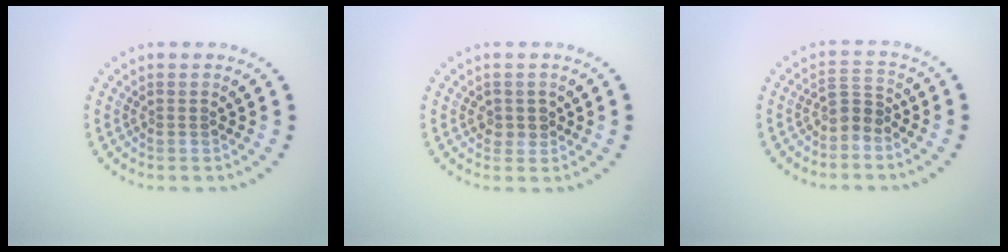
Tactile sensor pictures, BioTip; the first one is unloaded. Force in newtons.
{"total": 1.5, "press": 1.2, "slide": 0.9}
{"total": 2.2, "press": 1.7, "slide": 1.3}